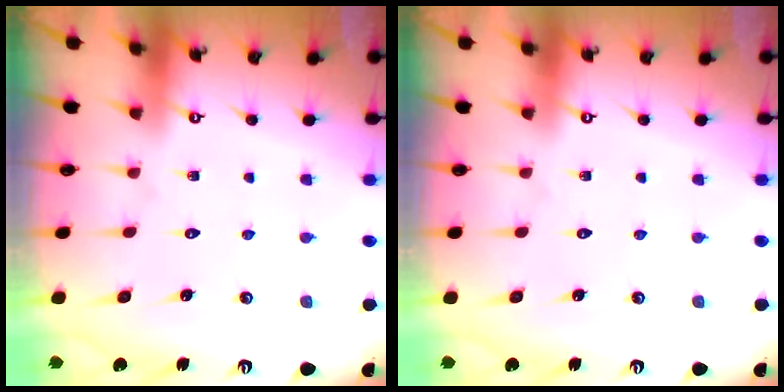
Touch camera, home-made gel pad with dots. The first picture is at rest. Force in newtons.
{"total": 0.0}